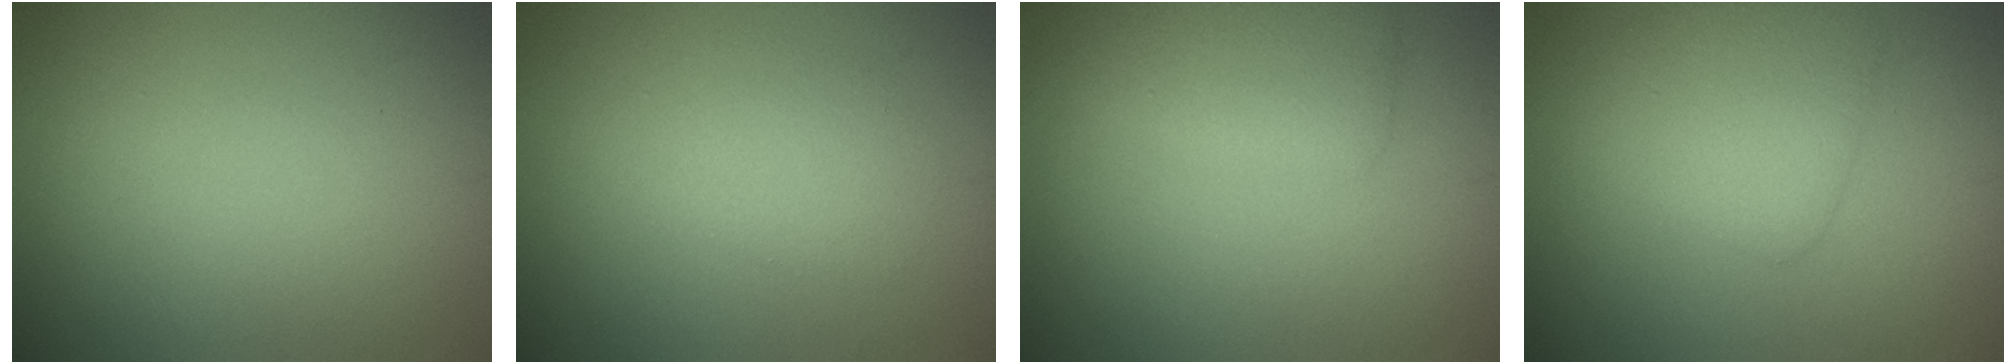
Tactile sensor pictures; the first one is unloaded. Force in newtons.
{"total": 2.2, "press": 2.2, "slide": 0.1}
{"total": 3.0, "press": 3.0, "slide": 0.2}
{"total": 3.6, "press": 3.6, "slide": 0.1}